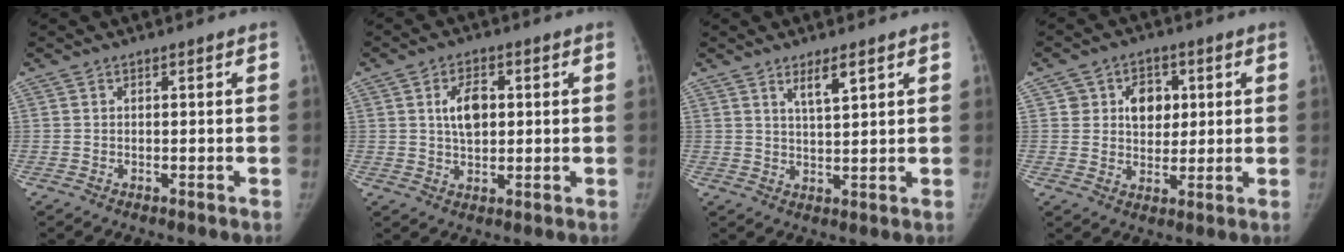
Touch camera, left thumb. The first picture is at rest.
{"total": 6.2, "force": [1.2, 3.8, 4.8], "torque": [-0.067, -0.002, 0.019]}
{"total": 4.3, "force": [2.7, 0.9, 3.3], "torque": [-0.054, -0.022, 0.050]}
{"total": 7.5, "force": [2.0, 6.0, 3.9], "torque": [-0.018, -0.003, 0.031]}